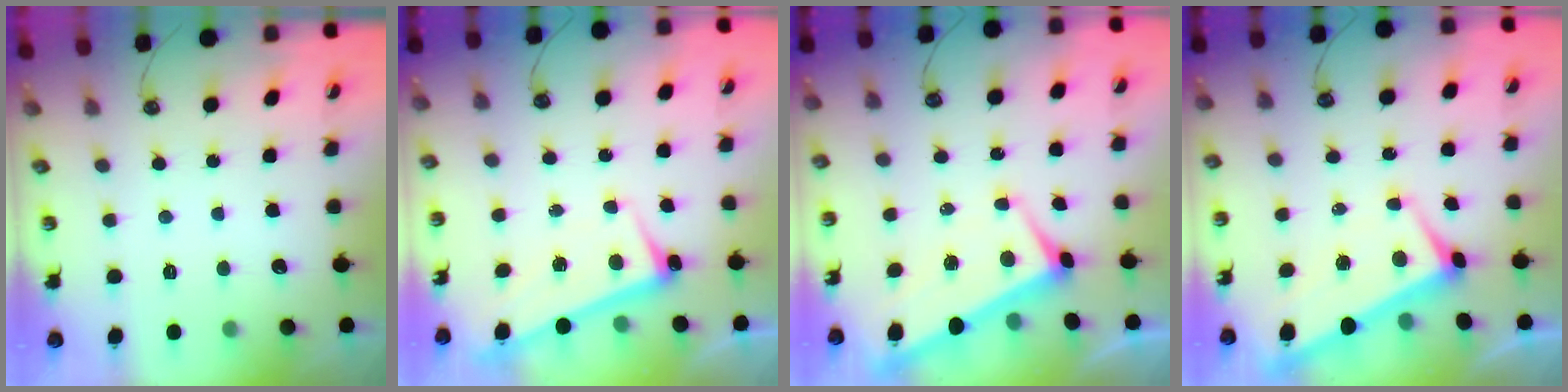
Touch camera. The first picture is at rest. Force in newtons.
{"total": 2.5, "press": 2.4, "slide": 0.7}
{"total": 2.5, "press": 2.4, "slide": 0.9}
{"total": 2.5, "press": 2.4, "slide": 0.9}